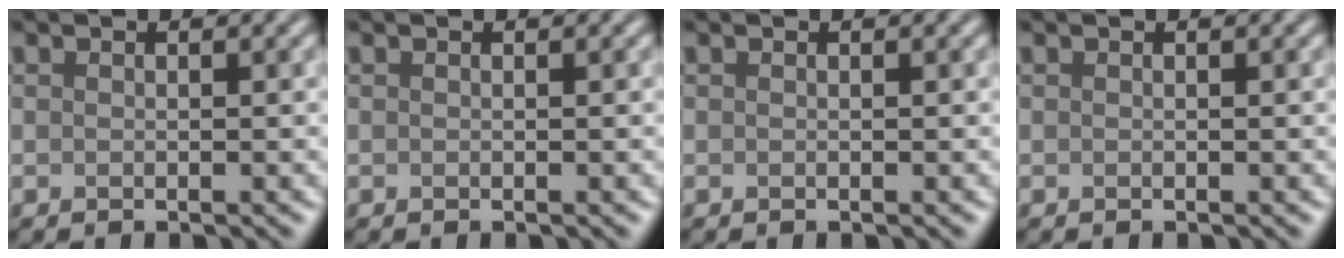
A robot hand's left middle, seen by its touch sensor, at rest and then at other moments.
{"total": 0.0}
{"total": 0.0}
{"total": 0.0}